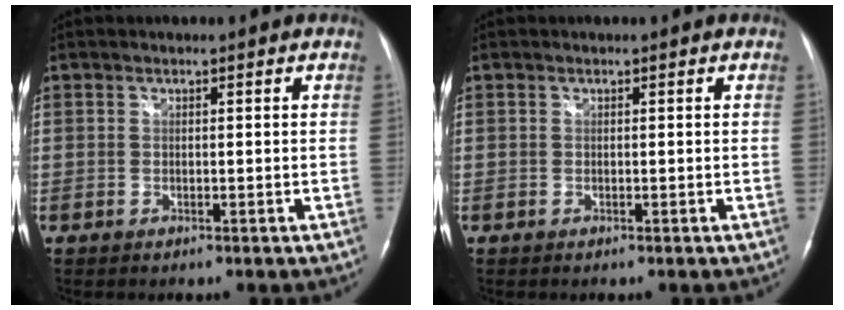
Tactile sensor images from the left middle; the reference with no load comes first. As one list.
[{"total": 0.0}]